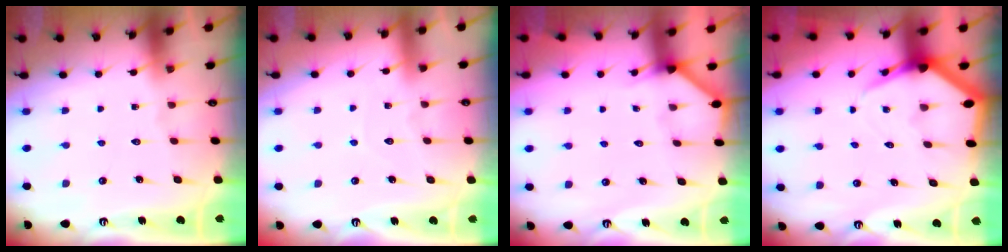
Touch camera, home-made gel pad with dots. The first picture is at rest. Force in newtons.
{"total": 3.7, "press": 3.7, "slide": 0.2}
{"total": 2.2, "press": 2.2, "slide": 0.2}
{"total": 5.4, "press": 5.4, "slide": 0.6}